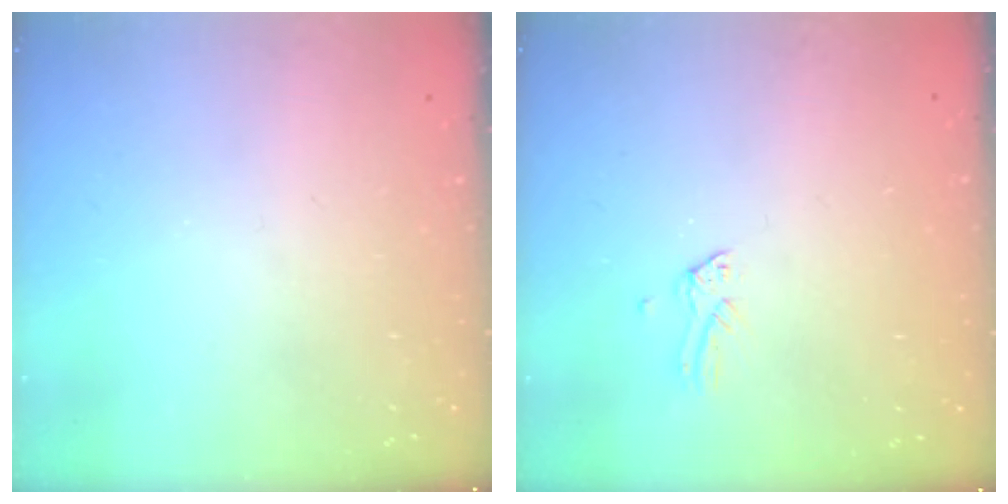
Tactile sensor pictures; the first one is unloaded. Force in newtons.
{"total": 0.0}